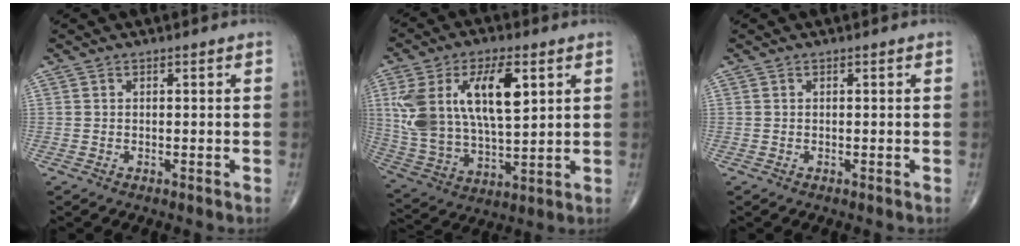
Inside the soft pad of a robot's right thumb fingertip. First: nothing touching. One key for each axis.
{"total": 20.1, "fx": 6.0, "fy": 9.5, "fz": 16.7, "tx": -0.315, "ty": -0.010, "tz": 0.115}
{"total": 0.0}